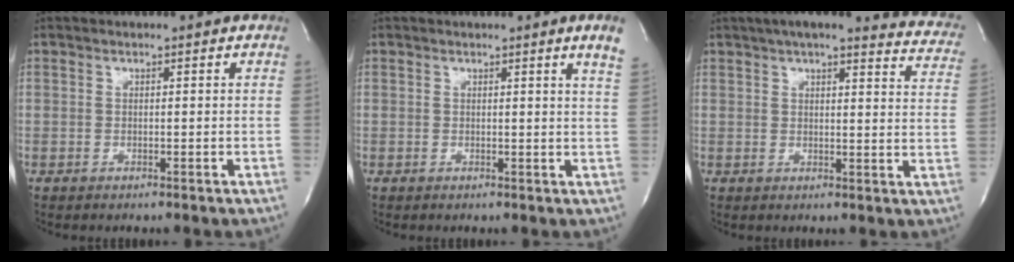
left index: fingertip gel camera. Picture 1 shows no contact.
{"total": 3.2, "force": [2.3, -1.0, 1.9], "torque": [-0.030, -0.018, 0.018]}
{"total": 18.7, "force": [16.5, 3.5, 8.1], "torque": [-0.094, -0.022, 0.175]}